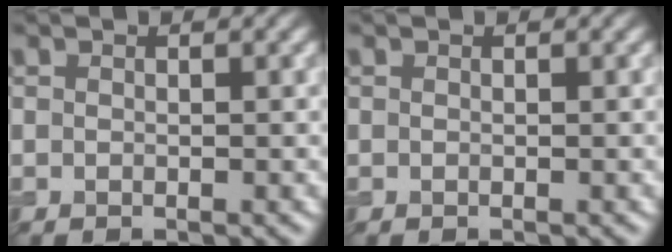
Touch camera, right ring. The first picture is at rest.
{"total": 0.0}